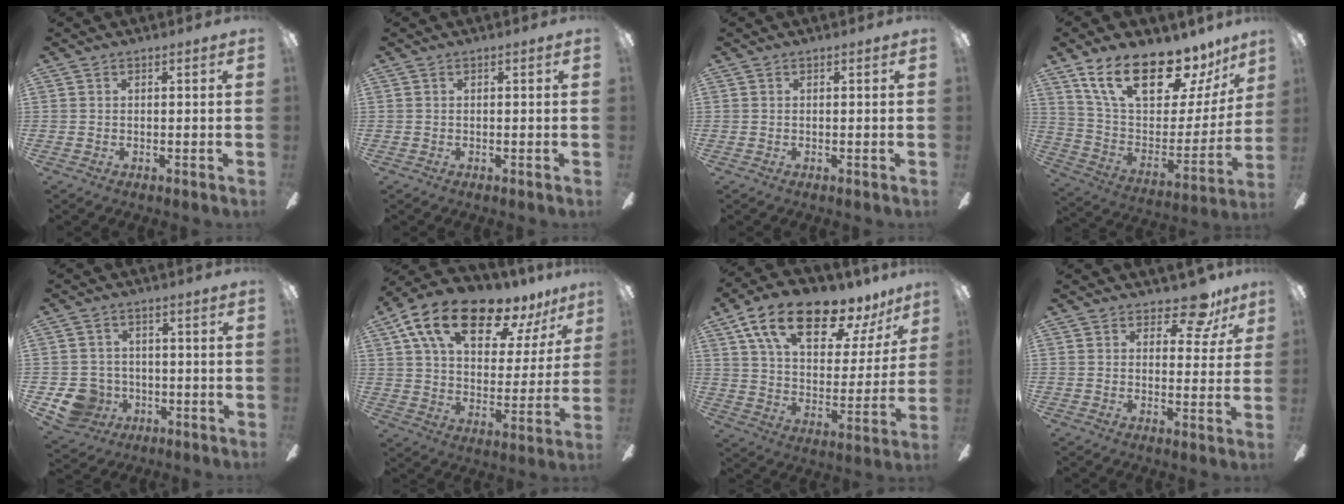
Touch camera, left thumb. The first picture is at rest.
{"total": 0.0}
{"total": 0.0}
{"total": 23.1, "force": [16.4, 9.3, 13.3], "torque": [-0.234, -0.102, 0.289]}
{"total": 7.8, "force": [-2.5, 7.1, 1.9], "torque": [-0.056, 0.017, -0.041]}
{"total": 18.9, "force": [13.5, 7.6, 10.8], "torque": [-0.191, -0.082, 0.230]}
{"total": 19.8, "force": [13.7, 7.8, 11.9], "torque": [-0.197, -0.084, 0.234]}
{"total": 8.9, "force": [6.2, 4.1, 4.8], "torque": [-0.055, -0.035, 0.107]}